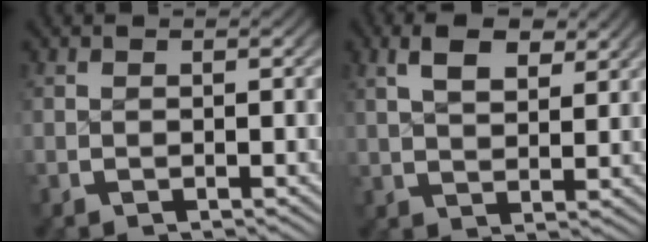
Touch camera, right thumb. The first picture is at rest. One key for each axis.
{"total": 5.0, "fx": 2.9, "fy": 2.4, "fz": 3.2, "tx": -0.038, "ty": 0.007, "tz": 0.050}